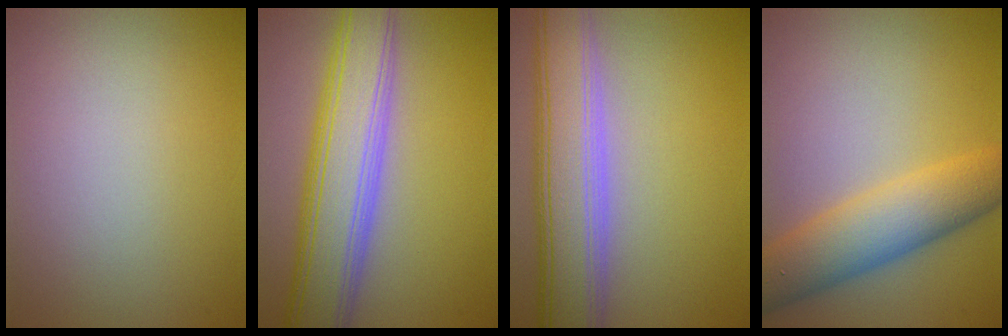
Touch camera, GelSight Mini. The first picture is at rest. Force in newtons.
{"total": 8.4, "press": 8.4, "slide": 0.1}
{"total": 8.2, "press": 8.2, "slide": 0.8}
{"total": 6.5, "press": 6.5, "slide": 0.2}